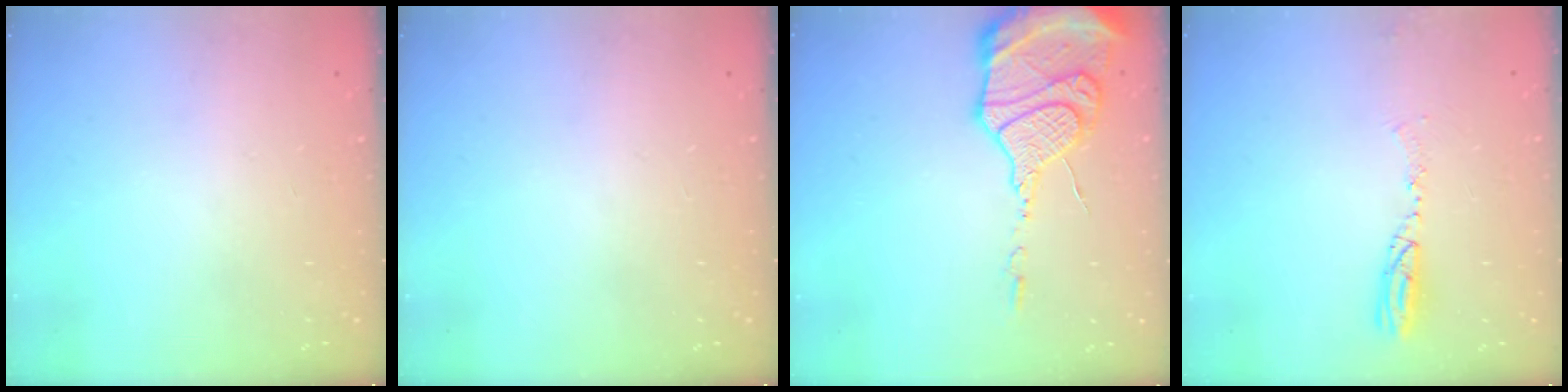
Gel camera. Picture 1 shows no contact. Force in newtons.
{"total": 0.0}
{"total": 19.7, "press": 18.9, "slide": 5.7}
{"total": 5.9, "press": 5.8, "slide": 0.9}